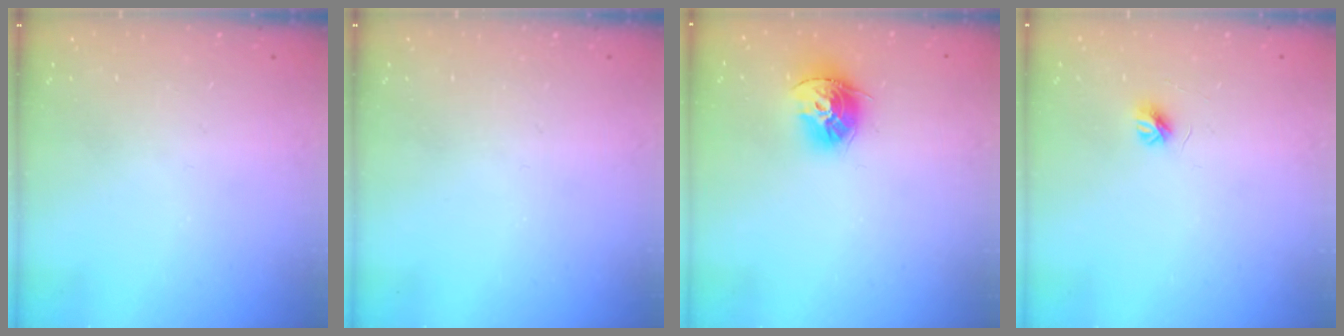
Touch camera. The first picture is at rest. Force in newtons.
{"total": 0.0}
{"total": 12.2, "press": 12.1, "slide": 1.1}
{"total": 3.6, "press": 3.5, "slide": 0.4}